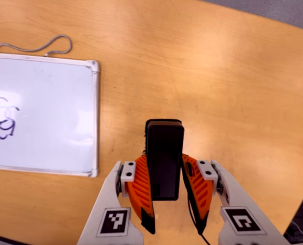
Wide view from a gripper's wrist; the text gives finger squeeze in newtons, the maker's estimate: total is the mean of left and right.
{"total": 4.4, "left": 2.8, "right": 5.9}